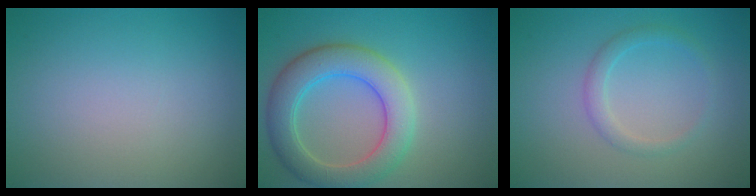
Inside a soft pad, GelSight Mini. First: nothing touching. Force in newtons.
{"total": 6.0, "press": 6.0, "slide": 0.7}
{"total": 1.7, "press": 1.7, "slide": 0.1}